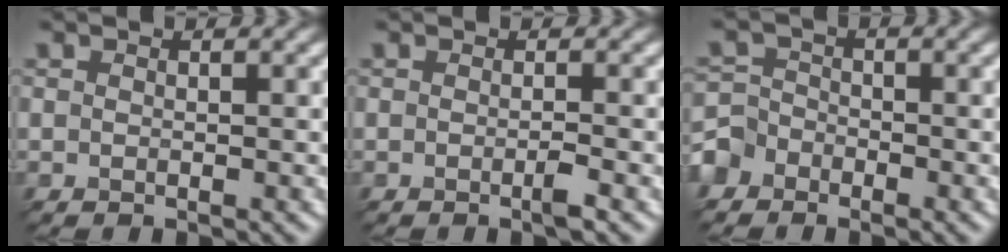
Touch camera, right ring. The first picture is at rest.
{"total": 1.1, "force": [-0.9, -0.5, 0.4], "torque": [-0.018, 0.001, -0.005]}
{"total": 3.0, "force": [-2.8, 1.0, -0.5], "torque": [-0.013, 0.002, -0.044]}